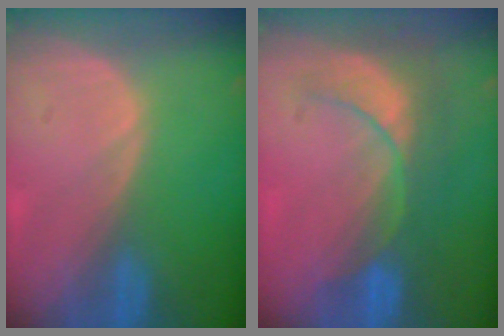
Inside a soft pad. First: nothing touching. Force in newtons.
{"total": 8.9, "press": 7.8, "slide": 4.2}